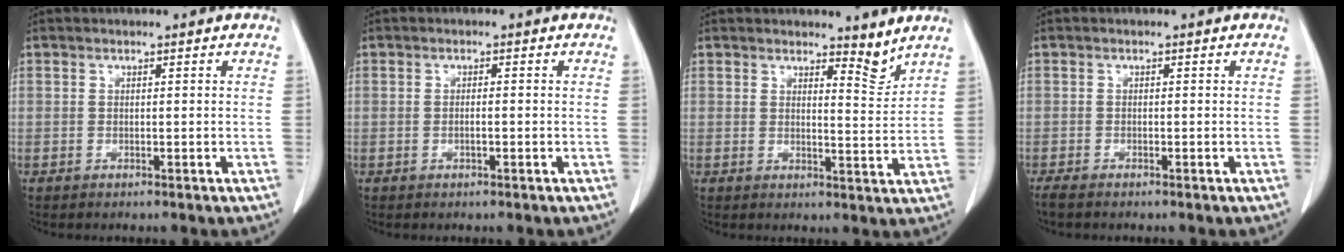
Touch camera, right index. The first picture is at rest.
{"total": 1.6, "force": [-0.3, 0.6, 1.4], "torque": [-0.031, 0.003, -0.004]}
{"total": 3.7, "force": [3.2, 0.8, 1.5], "torque": [-0.018, -0.020, 0.047]}
{"total": 2.3, "force": [-1.6, 1.0, 1.4], "torque": [-0.033, -0.005, -0.027]}